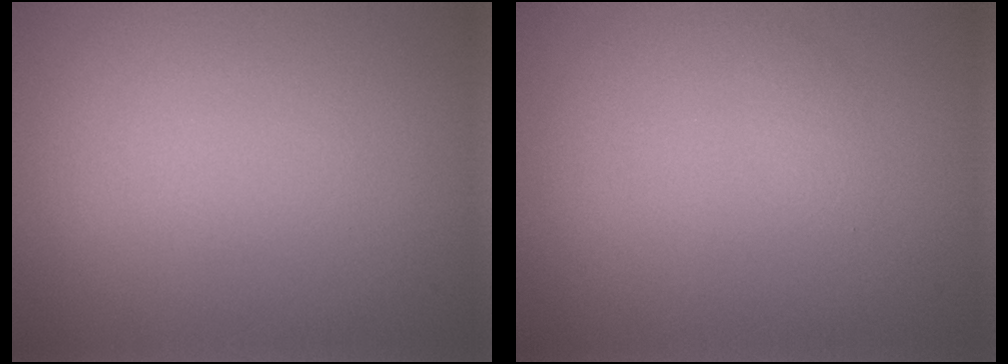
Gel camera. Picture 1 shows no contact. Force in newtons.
{"total": 0.6, "press": 0.6, "slide": 0.0}